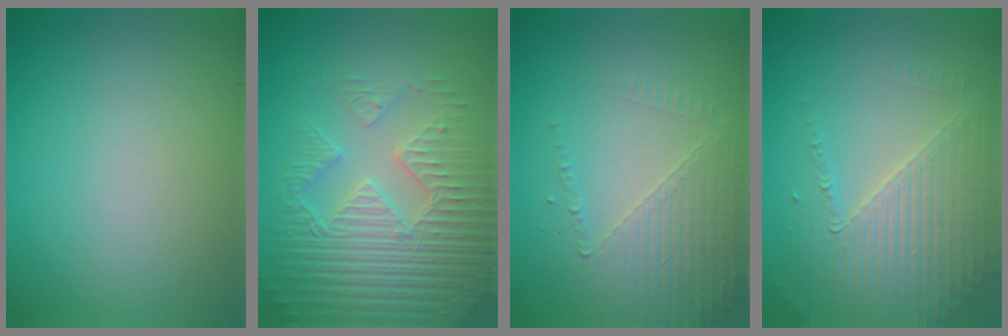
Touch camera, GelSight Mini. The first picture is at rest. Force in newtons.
{"total": 5.8, "press": 5.2, "slide": 2.6}
{"total": 5.2, "press": 3.1, "slide": 4.2}
{"total": 4.0, "press": 3.8, "slide": 1.3}